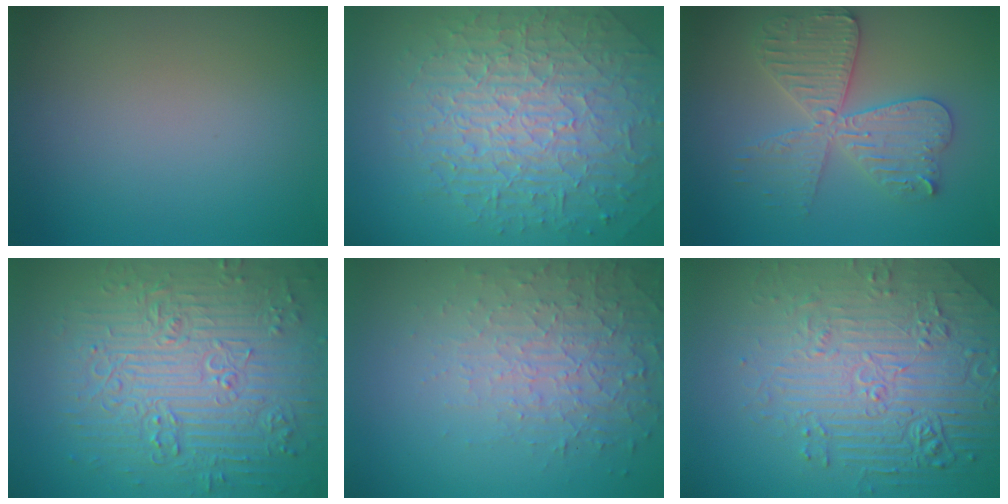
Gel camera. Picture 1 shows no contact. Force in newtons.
{"total": 9.8, "press": 6.4, "slide": 7.4}
{"total": 5.7, "press": 5.7, "slide": 0.9}
{"total": 9.2, "press": 6.8, "slide": 6.2}
{"total": 5.3, "press": 3.4, "slide": 4.1}
{"total": 7.2, "press": 5.7, "slide": 4.4}